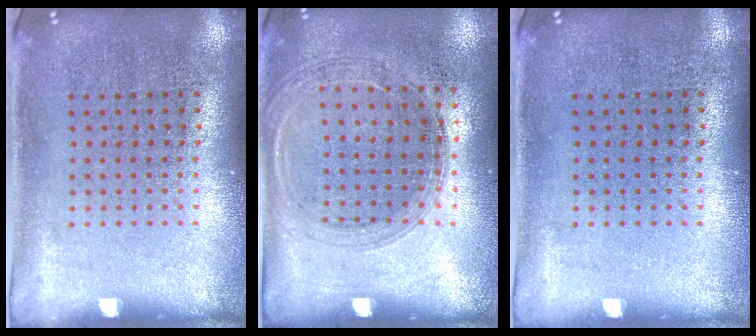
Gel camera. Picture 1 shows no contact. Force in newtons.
{"total": 1.5, "press": 1.4, "slide": 0.3}
{"total": 0.0}